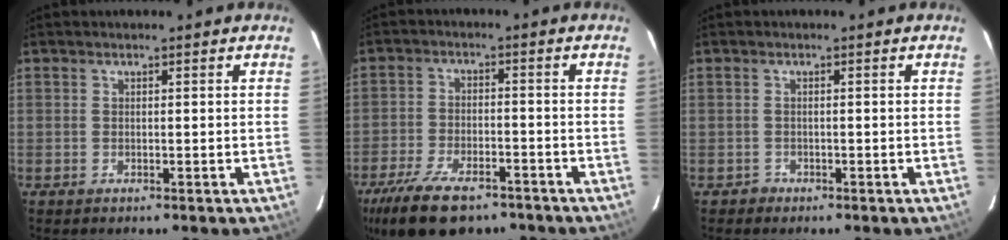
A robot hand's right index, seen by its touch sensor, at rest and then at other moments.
{"total": 15.8, "force": [-11.1, 6.9, 8.8], "torque": [-0.198, -0.025, -0.185]}
{"total": 1.1, "force": [-0.7, 0.8, -0.2], "torque": [0.001, 0.006, -0.012]}